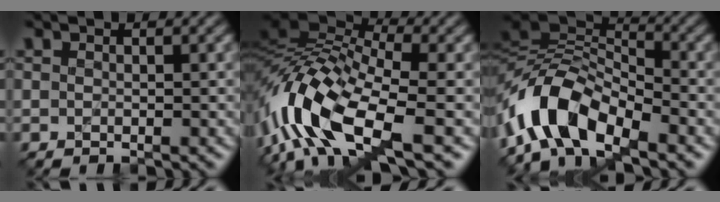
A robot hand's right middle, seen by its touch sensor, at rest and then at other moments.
{"total": 14.0, "force": [-4.4, 5.9, 12.0], "torque": [-0.258, 0.008, -0.086]}
{"total": 9.2, "force": [-5.1, 4.5, 6.2], "torque": [-0.111, 0.015, -0.106]}